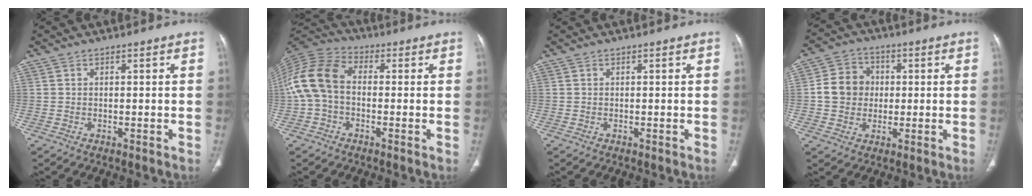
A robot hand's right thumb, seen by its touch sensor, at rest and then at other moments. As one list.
[{"total": 11.5, "force": [-0.5, 8.0, 8.3], "torque": [-0.171, 0.031, -0.023]}, {"total": 0.0}, {"total": 8.6, "force": [0.2, 7.7, 3.9], "torque": [-0.044, 0.014, -0.005]}]